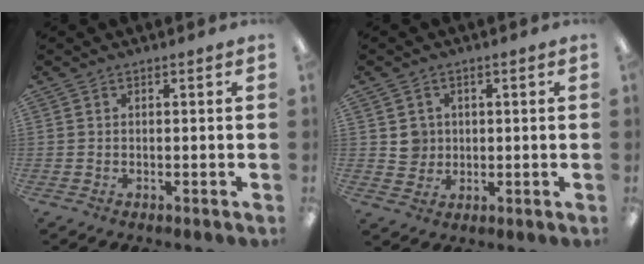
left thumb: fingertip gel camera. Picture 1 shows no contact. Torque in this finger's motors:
{"motor_torque": [-0.01, 0.05, 0.04, -0.07, 0.01]}